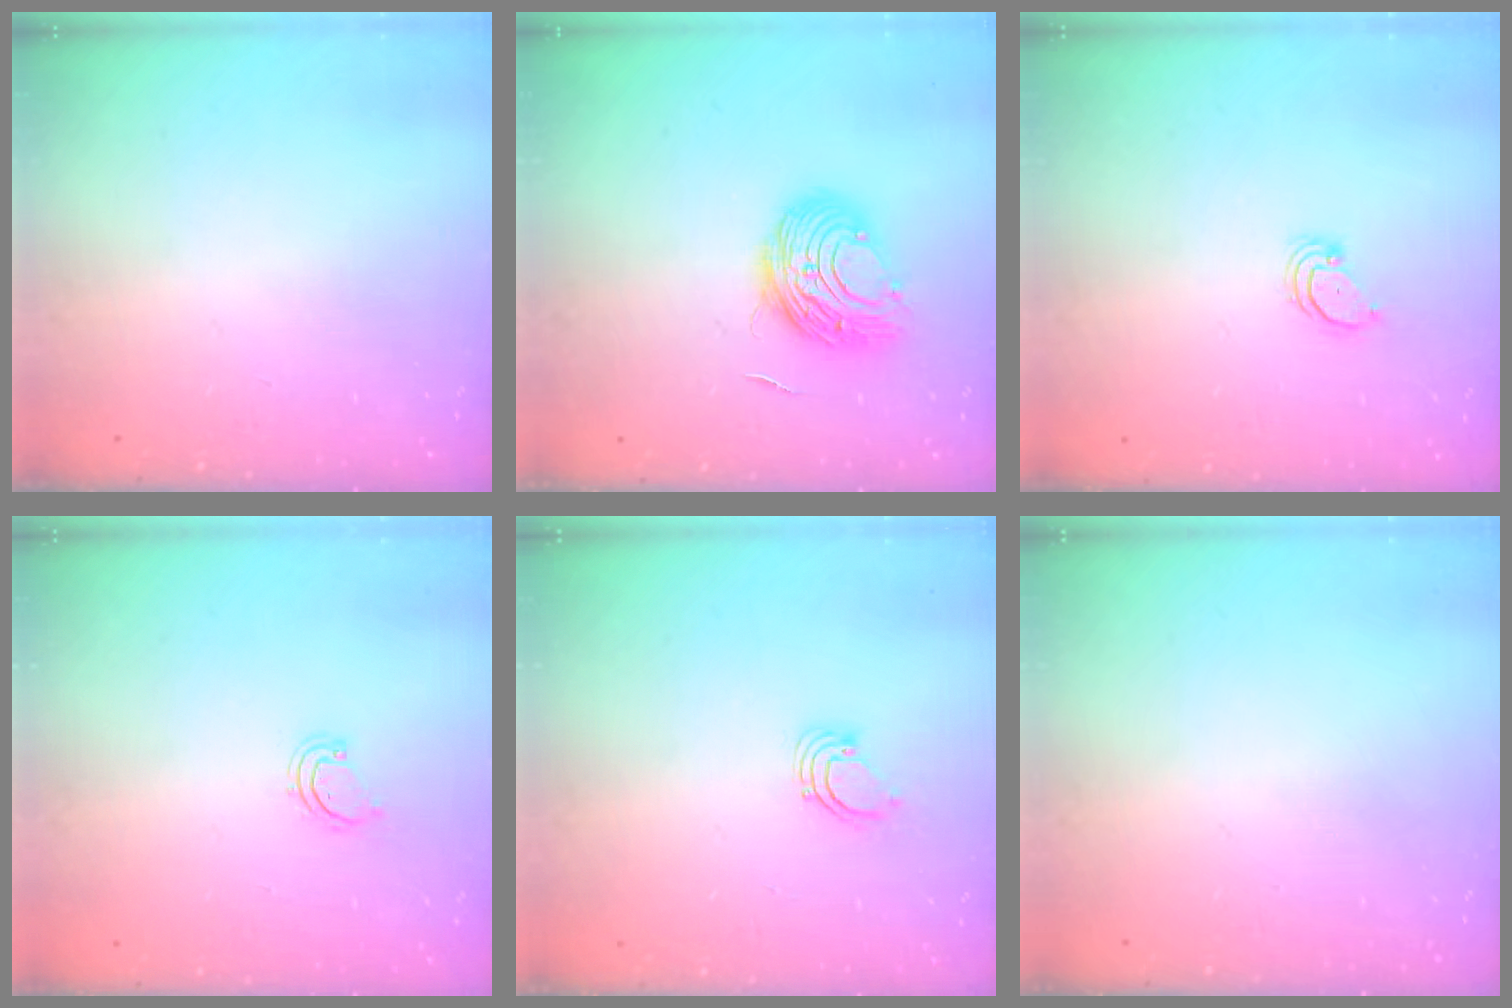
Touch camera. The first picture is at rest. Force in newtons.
{"total": 10.5, "press": 10.5, "slide": 0.9}
{"total": 2.2, "press": 2.2, "slide": 0.3}
{"total": 2.5, "press": 2.5, "slide": 0.3}
{"total": 2.2, "press": 2.2, "slide": 0.2}
{"total": 0.0}